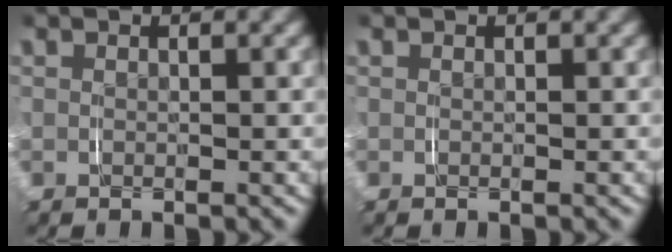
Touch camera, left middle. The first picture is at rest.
{"total": 0.0}